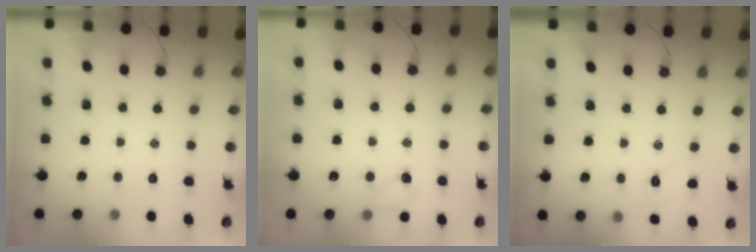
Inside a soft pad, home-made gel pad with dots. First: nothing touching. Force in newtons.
{"total": 3.9, "press": 3.7, "slide": 1.2}
{"total": 3.6, "press": 3.5, "slide": 0.9}